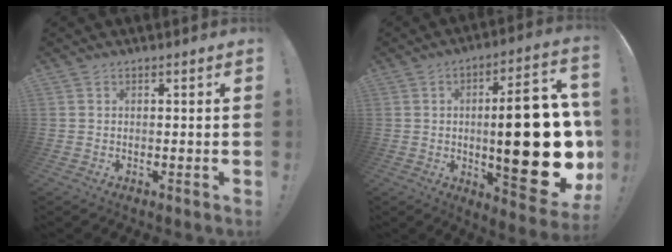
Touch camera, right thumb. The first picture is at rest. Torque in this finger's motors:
{"motor_torque": [1.46, 3.55, 1.73, -1.04, 0.63]}